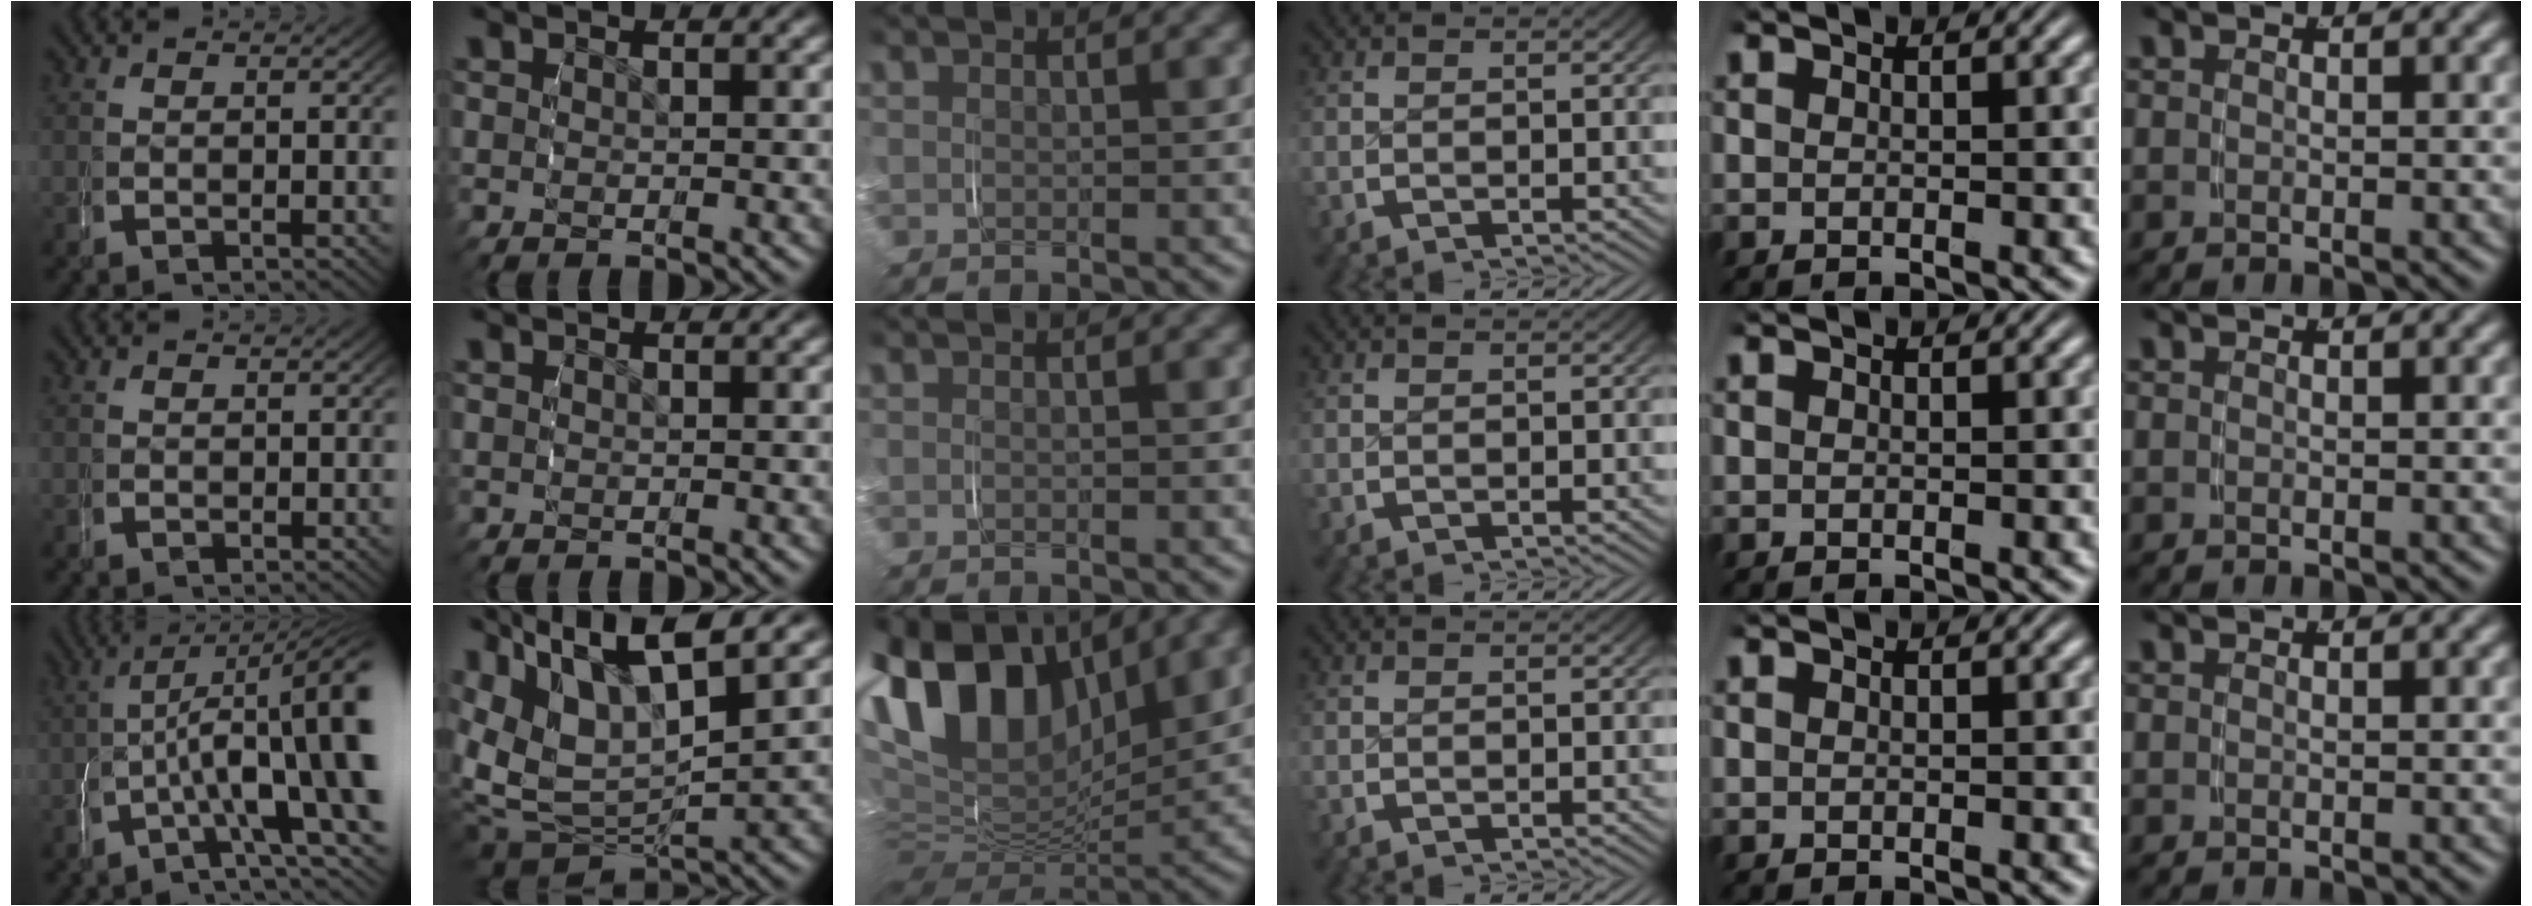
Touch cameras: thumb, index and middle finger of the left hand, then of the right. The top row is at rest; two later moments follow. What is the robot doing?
{"motion": "grasp_and_lifting", "object": "keyboard"}